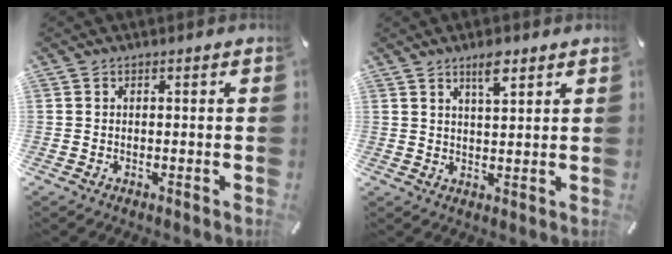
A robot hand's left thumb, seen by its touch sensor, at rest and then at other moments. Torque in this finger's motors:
{"motor_torque": [0.03, -0.01, 0.19, -0.02, 0.05]}